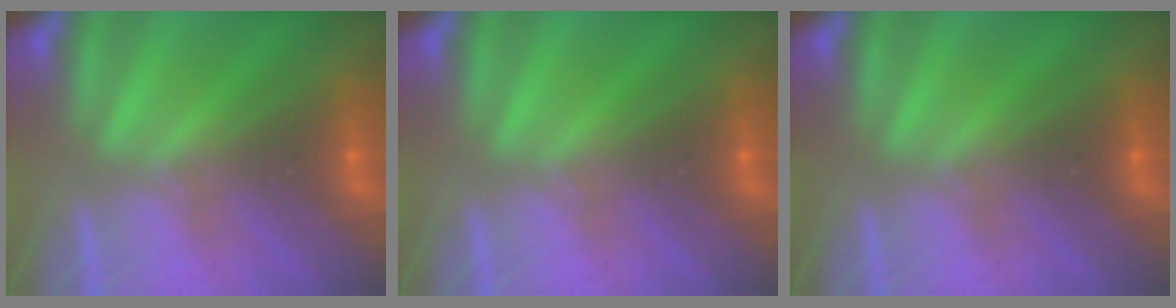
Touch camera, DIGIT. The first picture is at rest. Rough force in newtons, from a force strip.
{"total": 0.0}
{"total": 0.0}